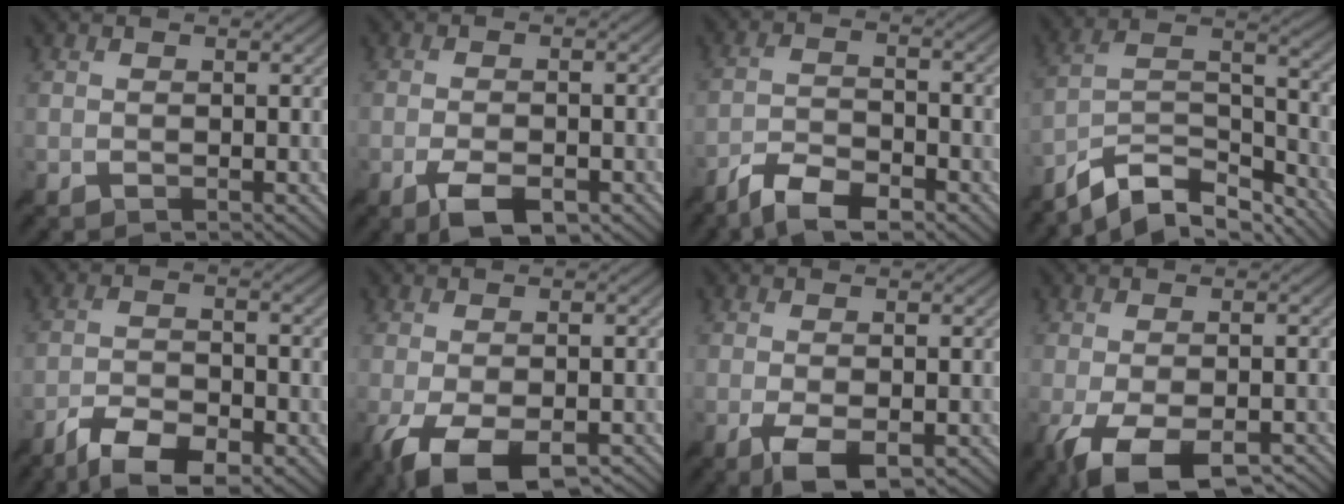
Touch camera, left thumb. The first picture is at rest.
{"total": 5.6, "force": [-2.9, 1.7, 4.4], "torque": [-0.089, 0.003, -0.052]}
{"total": 6.9, "force": [-5.2, 1.9, 4.2], "torque": [-0.086, -0.001, -0.103]}
{"total": 11.4, "force": [-8.7, 4.0, 6.1], "torque": [-0.123, 0.003, -0.163]}
{"total": 7.9, "force": [-5.5, 2.4, 5.2], "torque": [-0.101, -0.002, -0.101]}
{"total": 9.6, "force": [-5.2, 3.6, 7.3], "torque": [-0.149, -0.019, -0.082]}
{"total": 5.7, "force": [-2.4, 1.8, 4.8], "torque": [-0.097, -0.002, -0.040]}
{"total": 9.9, "force": [-5.4, 3.6, 7.4], "torque": [-0.149, -0.017, -0.087]}